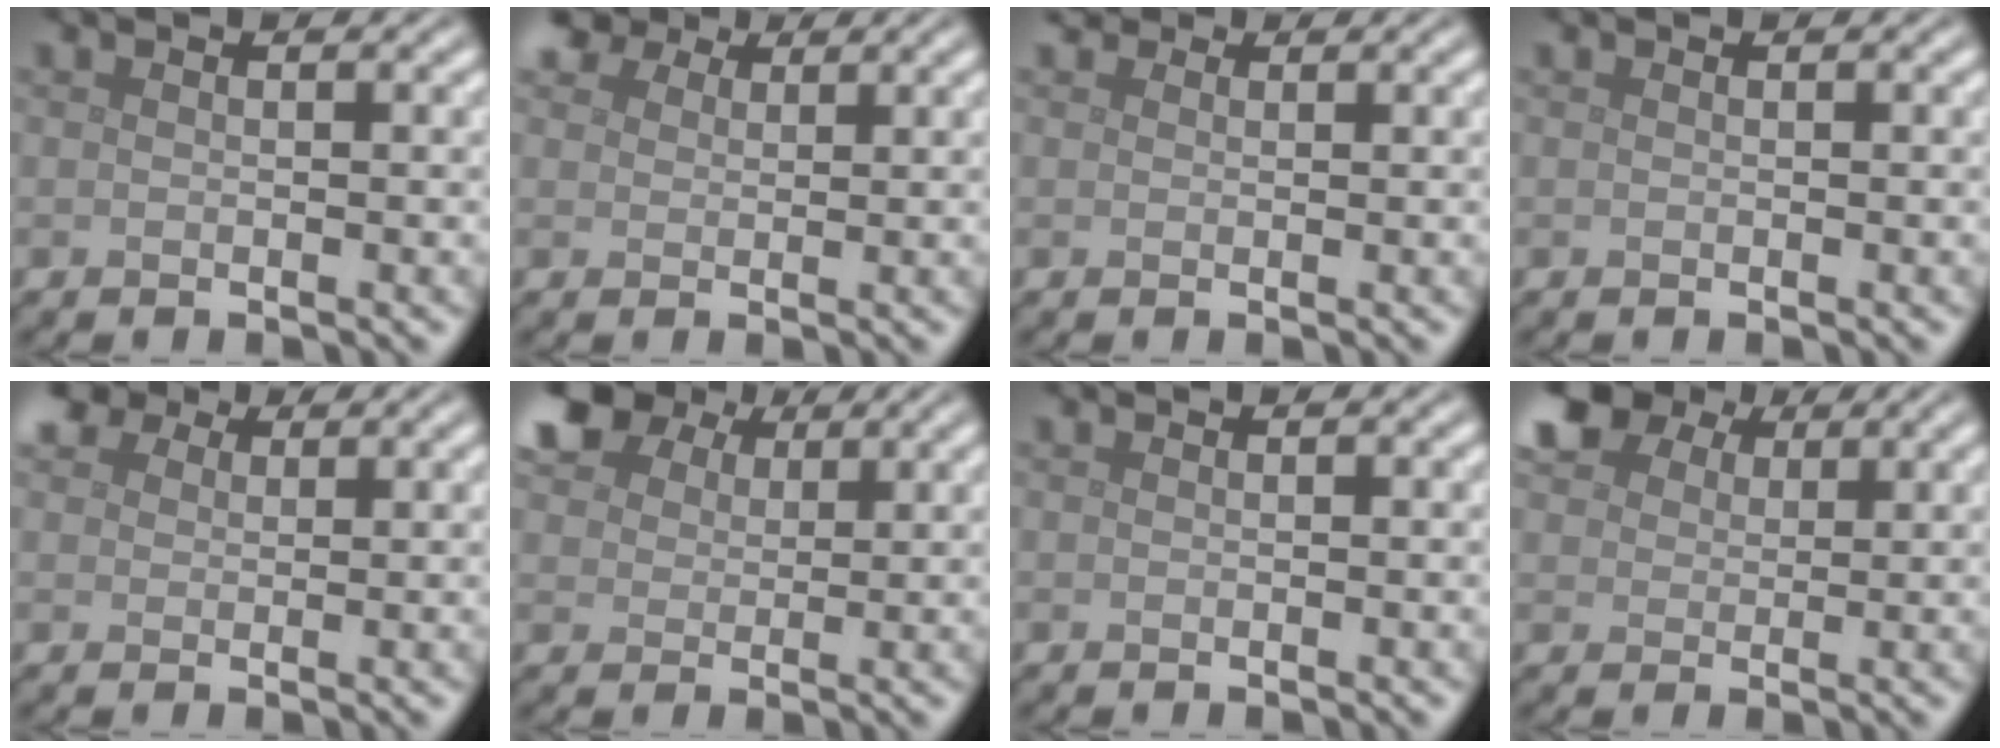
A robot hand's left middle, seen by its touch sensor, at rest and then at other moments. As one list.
[{"total": 5.1, "force": [3.7, 2.8, 2.1], "torque": [-0.052, 0.003, 0.059]}, {"total": 1.1, "force": [0.8, 0.6, 0.3], "torque": [-0.005, -0.003, 0.008]}, {"total": 0.0}, {"total": 4.7, "force": [3.2, 2.7, 2.0], "torque": [-0.047, 0.007, 0.048]}, {"total": 7.0, "force": [4.5, 4.2, 3.3], "torque": [-0.091, 0.022, 0.070]}, {"total": 0.0}, {"total": 6.3, "force": [4.0, 3.9, 3.0], "torque": [-0.080, 0.019, 0.060]}]